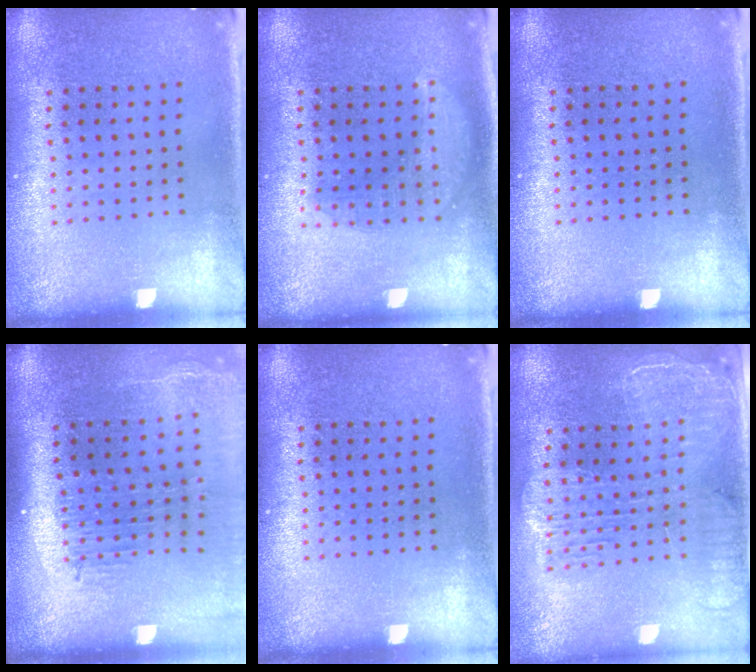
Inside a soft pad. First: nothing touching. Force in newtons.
{"total": 2.4, "press": 2.4, "slide": 0.3}
{"total": 0.0}
{"total": 2.5, "press": 2.0, "slide": 1.5}
{"total": 0.0}
{"total": 2.5, "press": 2.2, "slide": 1.2}